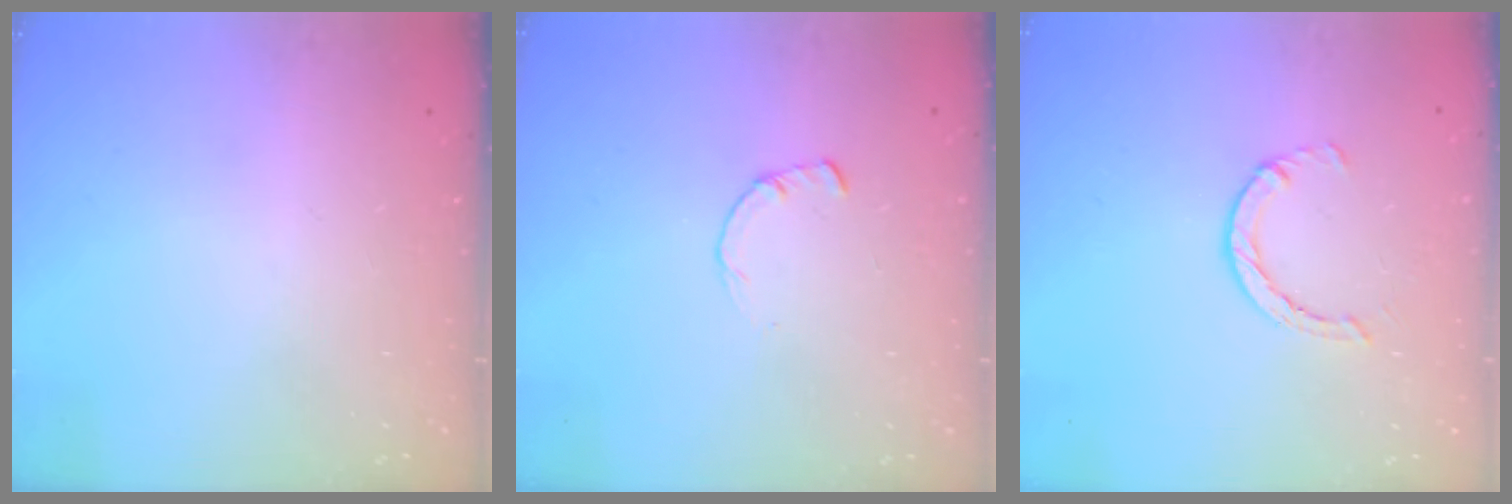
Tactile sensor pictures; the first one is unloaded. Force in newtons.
{"total": 1.7, "press": 1.7, "slide": 0.2}
{"total": 2.4, "press": 2.4, "slide": 0.4}